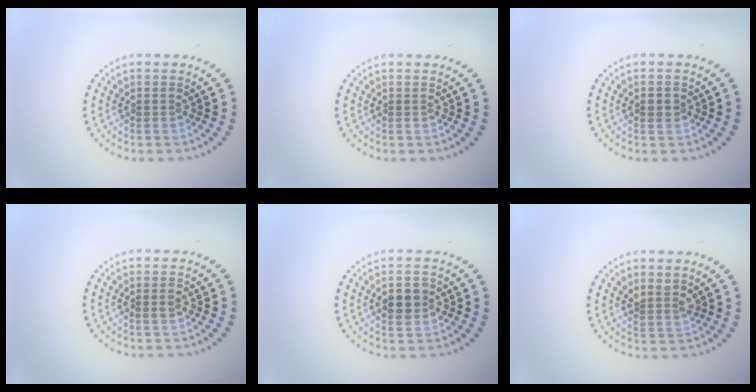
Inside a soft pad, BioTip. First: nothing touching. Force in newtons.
{"total": 0.0}
{"total": 1.2, "press": 1.2, "slide": 0.2}
{"total": 0.9, "press": 0.9, "slide": 0.1}
{"total": 2.8, "press": 2.8, "slide": 0.1}
{"total": 1.7, "press": 1.4, "slide": 1.0}